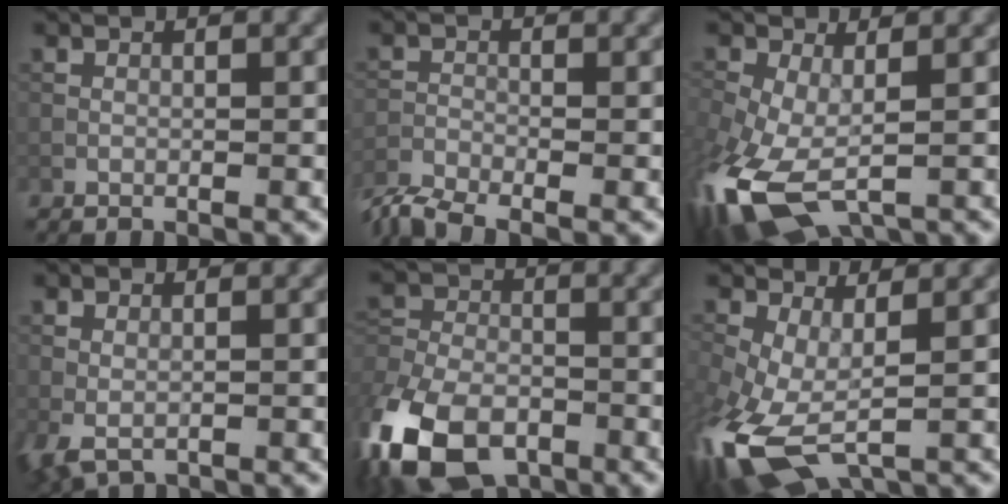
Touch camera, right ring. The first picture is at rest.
{"total": 4.3, "force": [-3.7, 0.9, 1.9], "torque": [-0.041, -0.014, -0.087]}
{"total": 11.1, "force": [-3.9, 6.0, 8.5], "torque": [-0.223, -0.047, -0.061]}
{"total": 3.6, "force": [-1.2, 2.5, 2.4], "torque": [-0.054, -0.009, -0.019]}
{"total": 14.3, "force": [-9.2, 8.3, 7.1], "torque": [-0.160, -0.043, -0.157]}
{"total": 10.3, "force": [-2.4, 5.9, 8.2], "torque": [-0.211, -0.036, -0.034]}